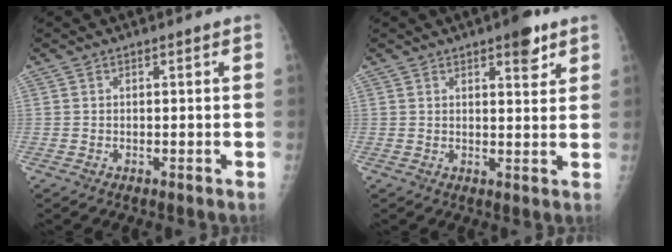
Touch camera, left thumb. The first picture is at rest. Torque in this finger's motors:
{"motor_torque": [0.75, 0.10, 0.45, -0.16, 0.06]}